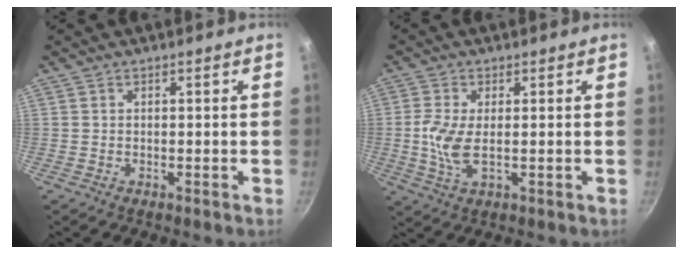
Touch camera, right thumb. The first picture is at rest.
{"total": 6.3, "force": [0.0, 2.7, 5.7], "torque": [-0.130, -0.003, -0.001]}